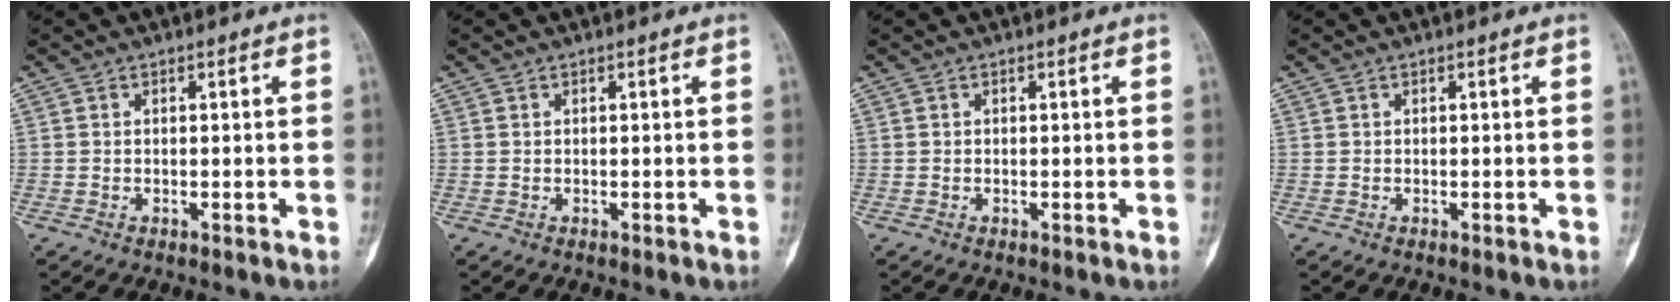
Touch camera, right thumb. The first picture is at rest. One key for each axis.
{"total": 0.0}
{"total": 0.0}
{"total": 0.0}